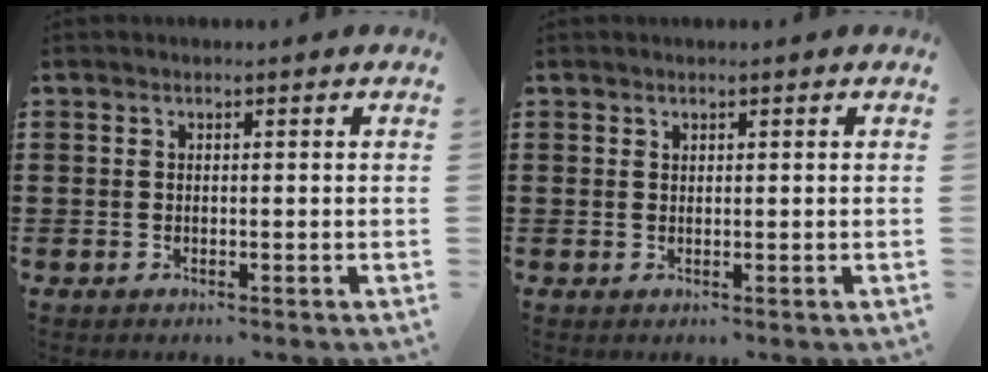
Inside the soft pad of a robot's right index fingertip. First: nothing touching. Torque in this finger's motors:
{"motor_torque": [-1.21, 0.94, 0.03, -0.01]}